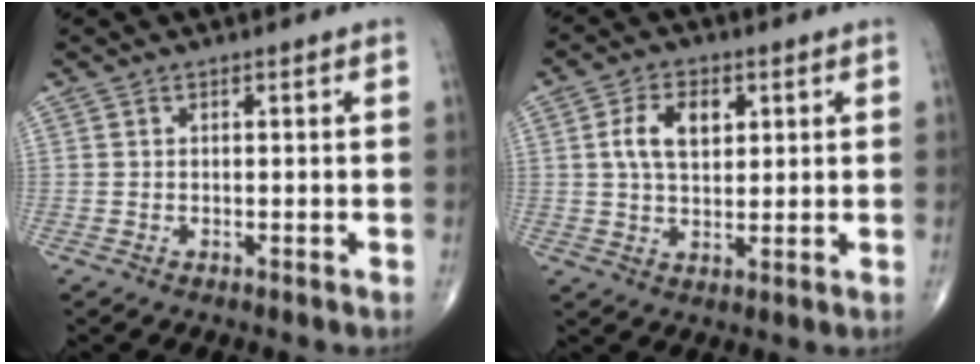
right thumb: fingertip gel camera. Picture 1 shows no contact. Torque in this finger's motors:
{"motor_torque": [0.09, 0.08, 0.36, 0.10, 0.11]}